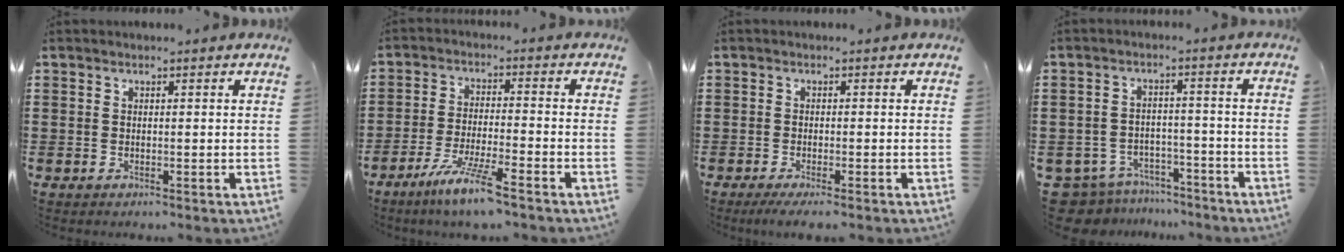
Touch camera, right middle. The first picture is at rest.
{"total": 7.1, "force": [-5.5, 0.0, 4.6], "torque": [-0.097, -0.015, -0.102]}
{"total": 1.3, "force": [-0.9, -0.1, 0.9], "torque": [-0.014, -0.002, -0.017]}
{"total": 5.9, "force": [-5.7, 1.5, 0.7], "torque": [-0.040, 0.006, -0.122]}